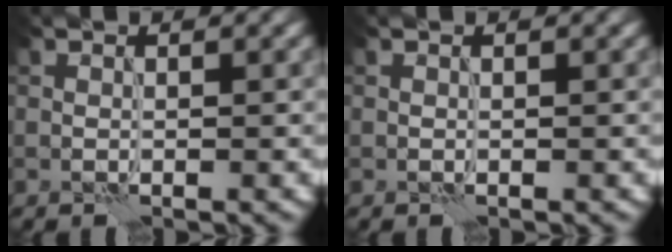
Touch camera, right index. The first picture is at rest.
{"total": 0.0}